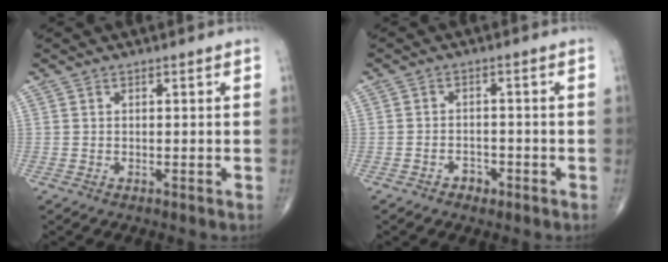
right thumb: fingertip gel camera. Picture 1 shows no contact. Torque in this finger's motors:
{"motor_torque": [0.02, -0.15, -0.11, -0.16, 0.04]}